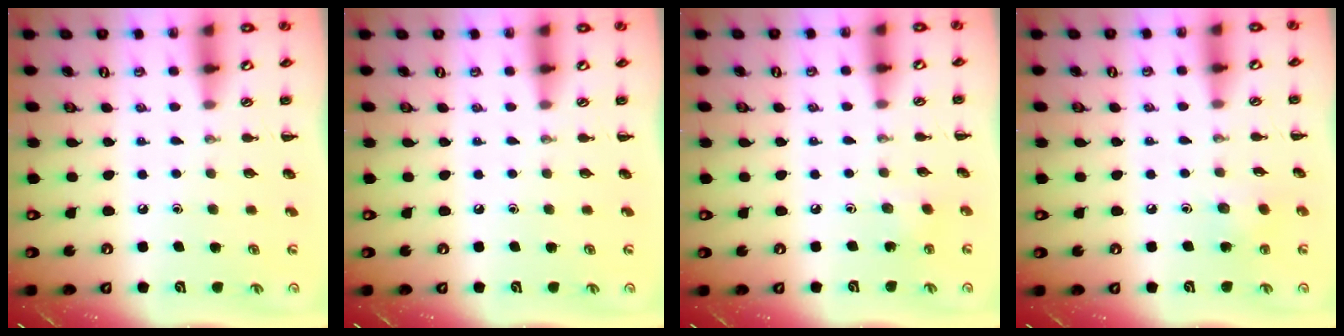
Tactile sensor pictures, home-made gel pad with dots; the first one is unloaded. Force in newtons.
{"total": 0.0}
{"total": 2.2, "press": 2.1, "slide": 0.7}
{"total": 4.8, "press": 4.6, "slide": 1.1}